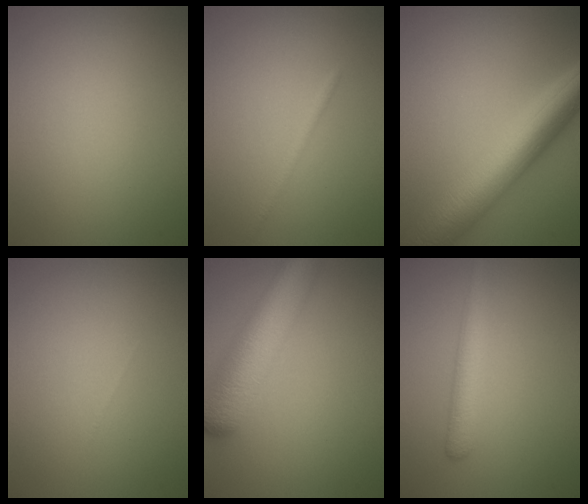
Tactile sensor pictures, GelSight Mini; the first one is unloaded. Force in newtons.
{"total": 1.0, "press": 1.0, "slide": 0.1}
{"total": 9.3, "press": 9.3, "slide": 0.1}
{"total": 0.0}
{"total": 8.2, "press": 8.2, "slide": 0.4}
{"total": 2.8, "press": 2.8, "slide": 0.1}